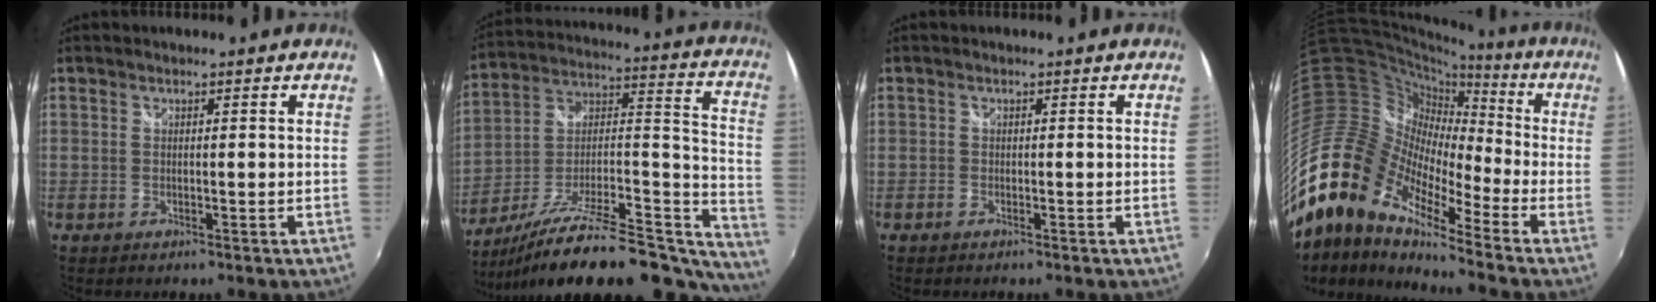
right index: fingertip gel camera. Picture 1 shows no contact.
{"total": 28.9, "force": [-20.5, 10.5, 17.4], "torque": [-0.231, 0.018, -0.302]}
{"total": 0.8, "force": [-0.6, 0.4, 0.1], "torque": [-0.004, -0.001, -0.013]}
{"total": 20.4, "force": [-13.2, 9.1, 12.6], "torque": [-0.220, -0.022, -0.271]}